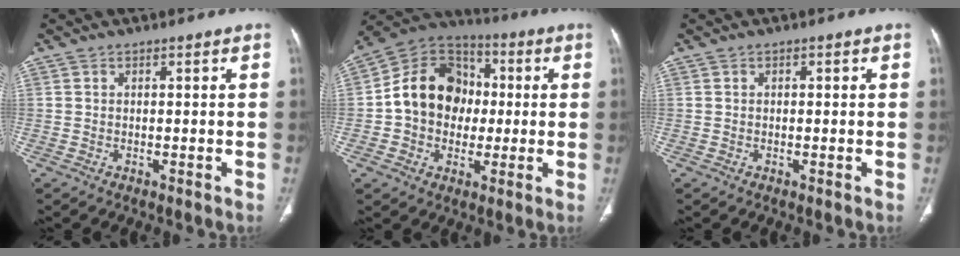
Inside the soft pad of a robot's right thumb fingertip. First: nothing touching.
{"total": 16.0, "force": [0.1, 13.1, 9.1], "torque": [-0.114, 0.032, -0.008]}
{"total": 0.7, "force": [0.2, 0.4, 0.6], "torque": [-0.008, 0.001, 0.002]}